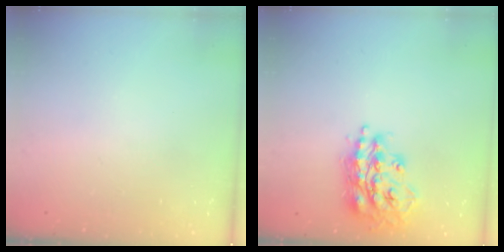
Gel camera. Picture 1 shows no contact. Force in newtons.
{"total": 17.5, "press": 17.5, "slide": 1.2}